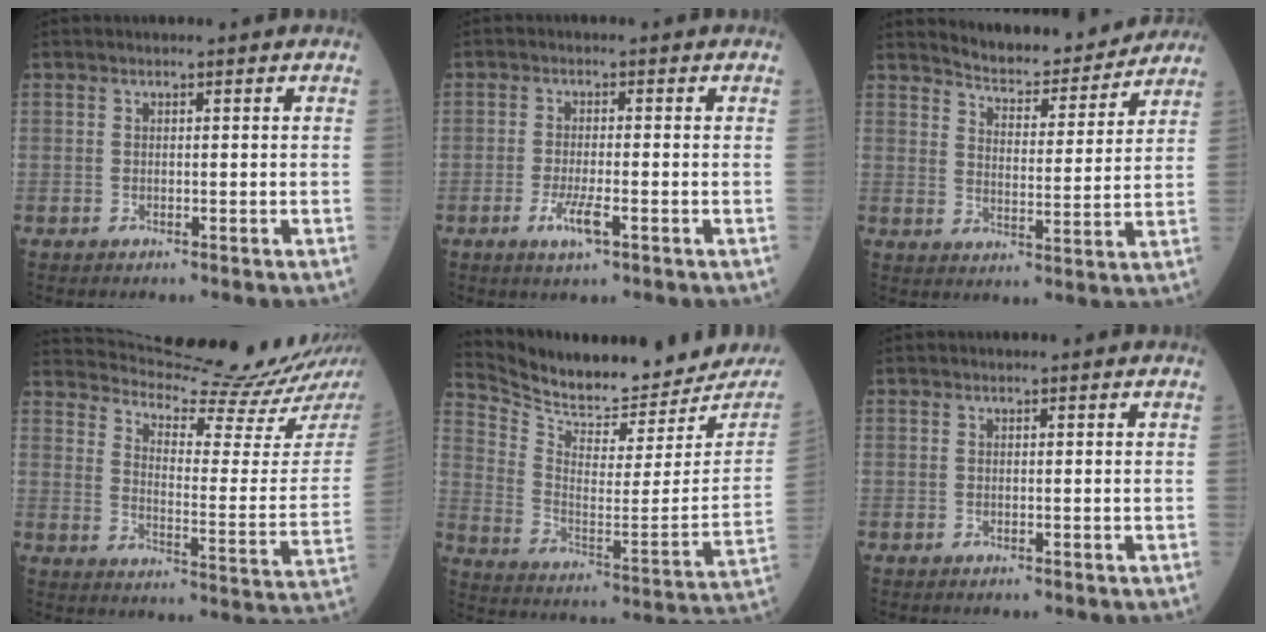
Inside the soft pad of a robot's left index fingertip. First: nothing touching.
{"total": 3.8, "force": [-1.7, 0.6, 3.3], "torque": [-0.071, -0.006, -0.031]}
{"total": 11.7, "force": [11.3, 1.8, 2.4], "torque": [-0.035, -0.006, 0.157]}
{"total": 21.5, "force": [20.4, -1.0, 6.8], "torque": [-0.121, -0.106, 0.273]}
{"total": 19.4, "force": [18.7, 3.7, 3.6], "torque": [-0.072, -0.069, 0.269]}
{"total": 0.0}